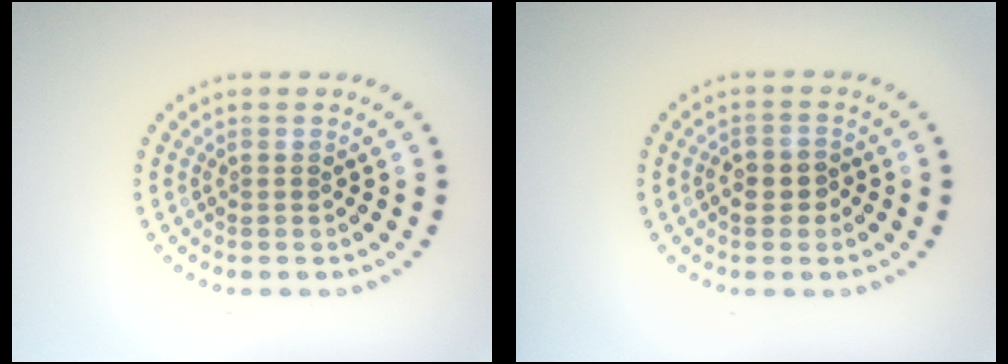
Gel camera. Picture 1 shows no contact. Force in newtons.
{"total": 2.2, "press": 2.1, "slide": 0.6}